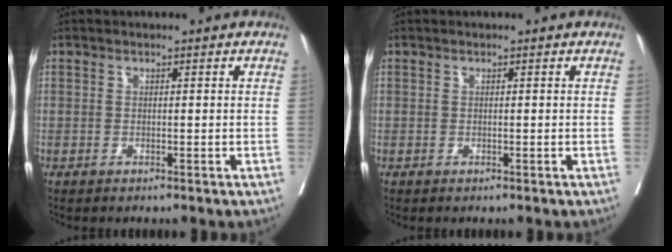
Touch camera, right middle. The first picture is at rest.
{"total": 0.0}